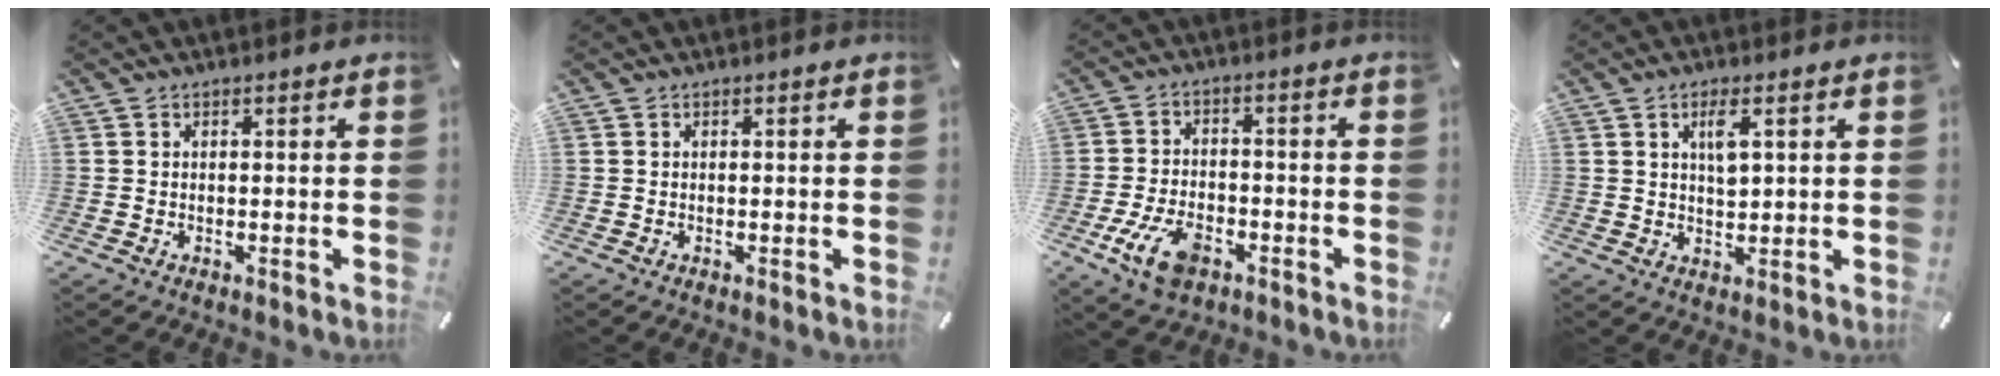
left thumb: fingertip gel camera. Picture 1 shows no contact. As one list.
[{"total": 0.0}, {"total": 9.9, "force": [-4.7, 5.8, 6.5], "torque": [-0.141, 0.012, -0.083]}, {"total": 4.6, "force": [1.9, 1.7, 3.8], "torque": [-0.066, -0.002, 0.027]}]